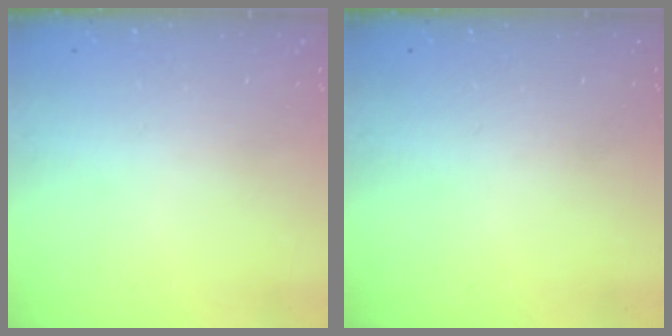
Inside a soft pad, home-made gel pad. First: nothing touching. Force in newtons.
{"total": 0.0}